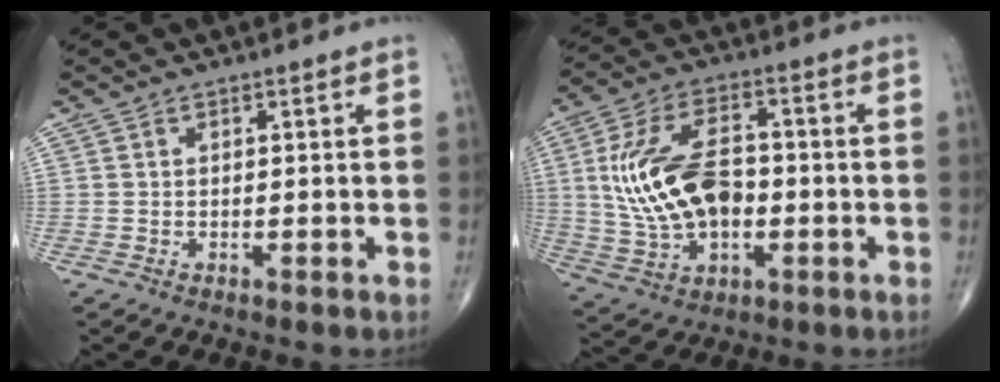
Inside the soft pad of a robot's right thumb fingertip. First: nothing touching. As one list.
[{"total": 16.4, "force": [-0.4, 9.5, 13.4], "torque": [-0.248, 0.016, -0.002]}]